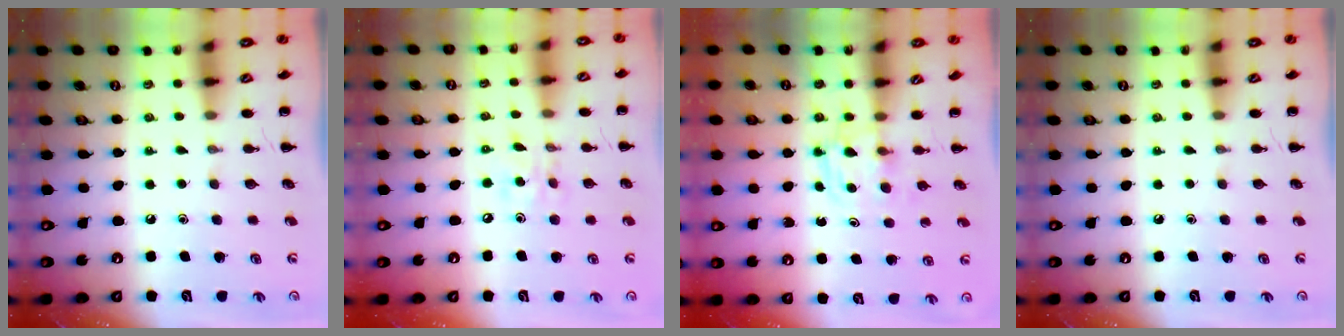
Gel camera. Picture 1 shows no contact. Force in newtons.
{"total": 5.5, "press": 5.4, "slide": 1.3}
{"total": 2.9, "press": 2.6, "slide": 1.2}
{"total": 0.0}